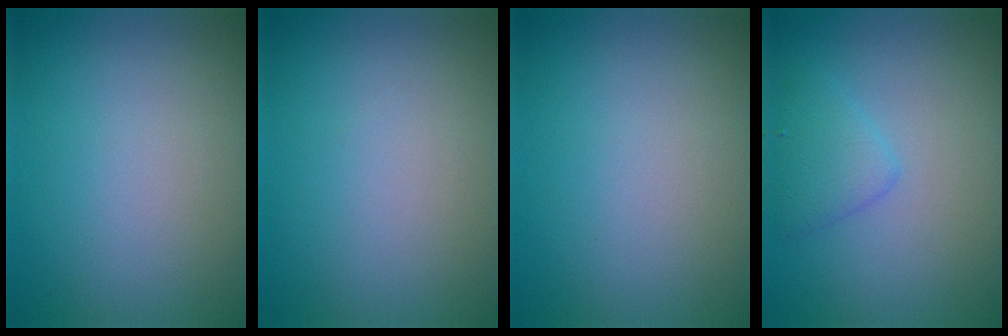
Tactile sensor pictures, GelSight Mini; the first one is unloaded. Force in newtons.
{"total": 0.0}
{"total": 0.0}
{"total": 2.0, "press": 2.0, "slide": 0.1}